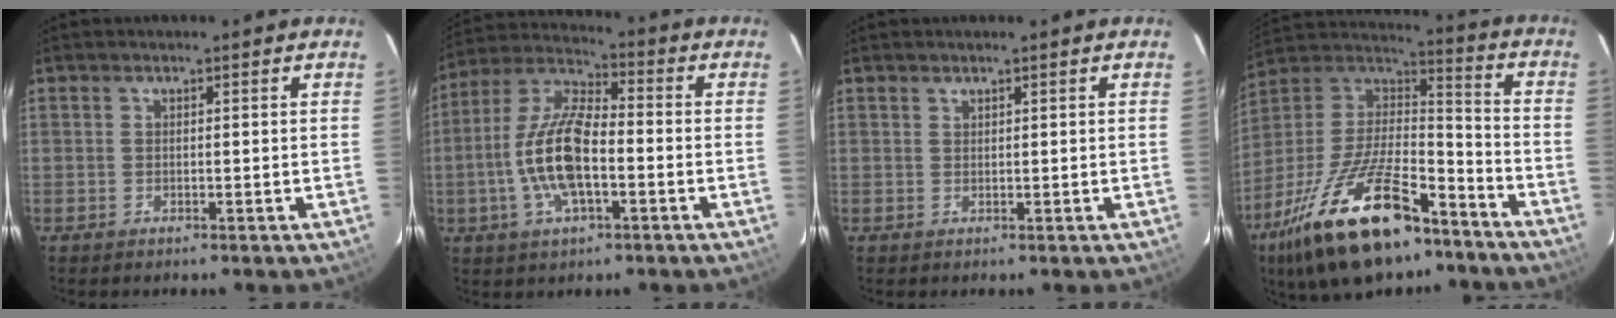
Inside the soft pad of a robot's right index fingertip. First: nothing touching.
{"total": 13.9, "force": [-3.4, 5.4, 12.3], "torque": [-0.259, 0.003, -0.067]}
{"total": 0.5, "force": [0.5, 0.1, 0.0], "torque": [0.000, 0.001, 0.010]}
{"total": 26.2, "force": [-16.3, 10.3, 17.8], "torque": [-0.347, -0.014, -0.274]}